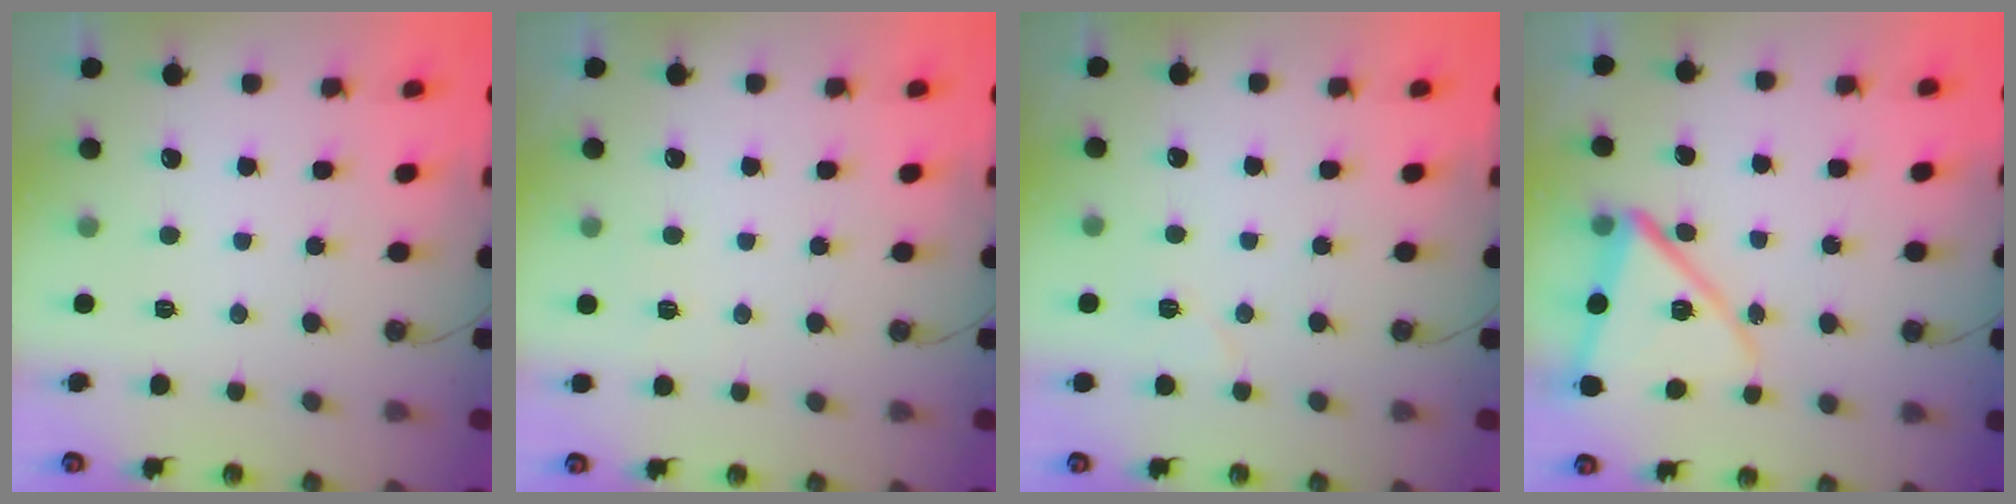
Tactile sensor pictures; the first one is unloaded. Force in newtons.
{"total": 2.7, "press": 2.7, "slide": 0.5}
{"total": 5.0, "press": 5.0, "slide": 0.4}
{"total": 13.4, "press": 13.3, "slide": 1.7}